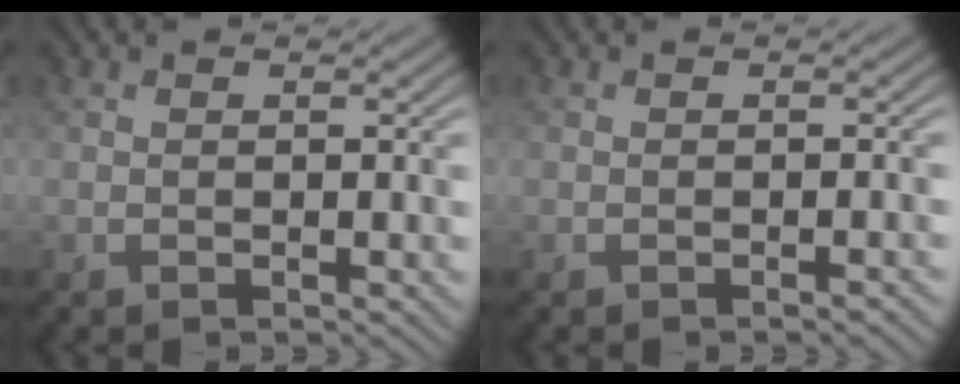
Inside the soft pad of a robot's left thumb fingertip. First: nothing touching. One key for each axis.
{"total": 0.9, "fx": -0.6, "fy": 0.1, "fz": 0.7, "tx": -0.005, "ty": 0.005, "tz": -0.013}